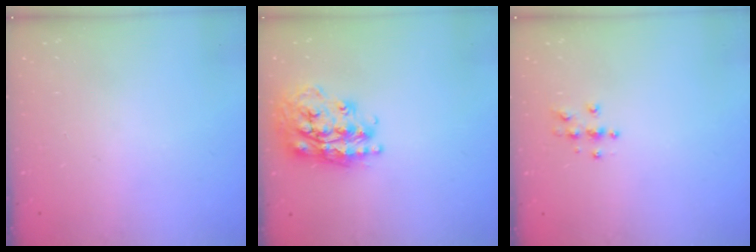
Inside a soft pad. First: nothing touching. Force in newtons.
{"total": 20.8, "press": 20.8, "slide": 1.4}
{"total": 4.0, "press": 3.9, "slide": 0.4}